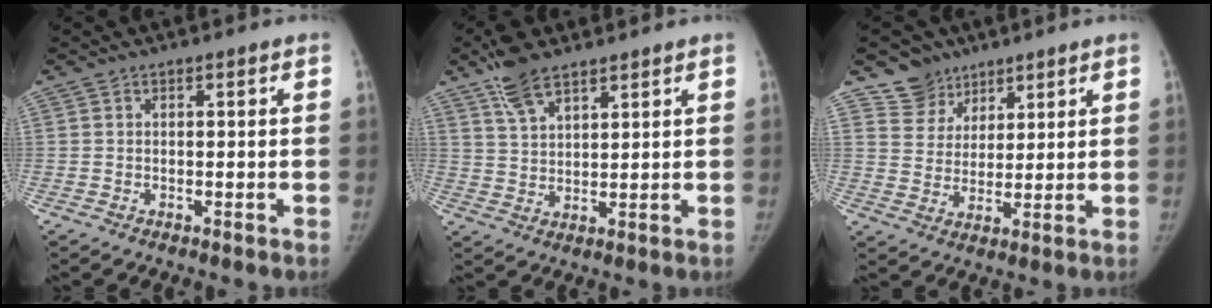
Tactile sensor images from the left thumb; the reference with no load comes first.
{"total": 7.9, "force": [5.8, 3.2, 4.3], "torque": [-0.071, -0.018, 0.114]}
{"total": 7.4, "force": [5.3, 5.2, 0.0], "torque": [0.033, -0.044, 0.099]}